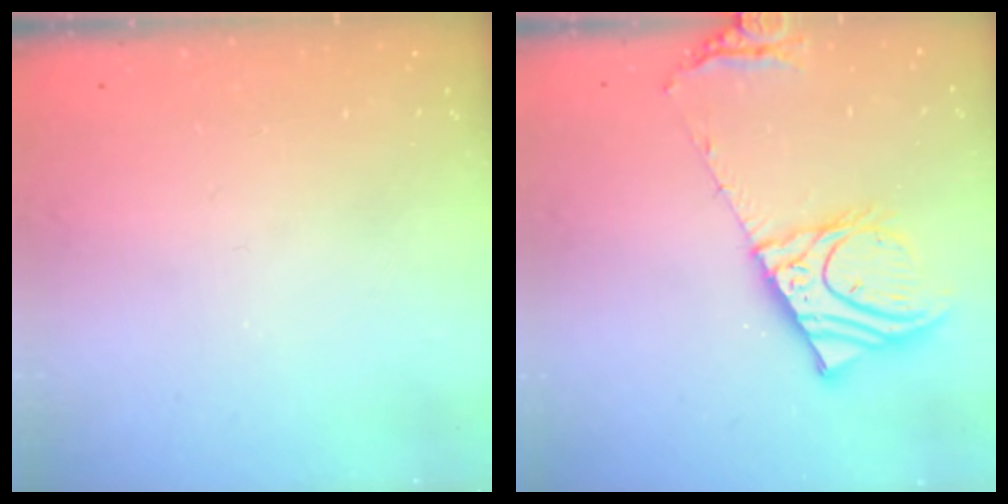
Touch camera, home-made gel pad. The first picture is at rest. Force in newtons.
{"total": 14.4, "press": 14.0, "slide": 3.1}